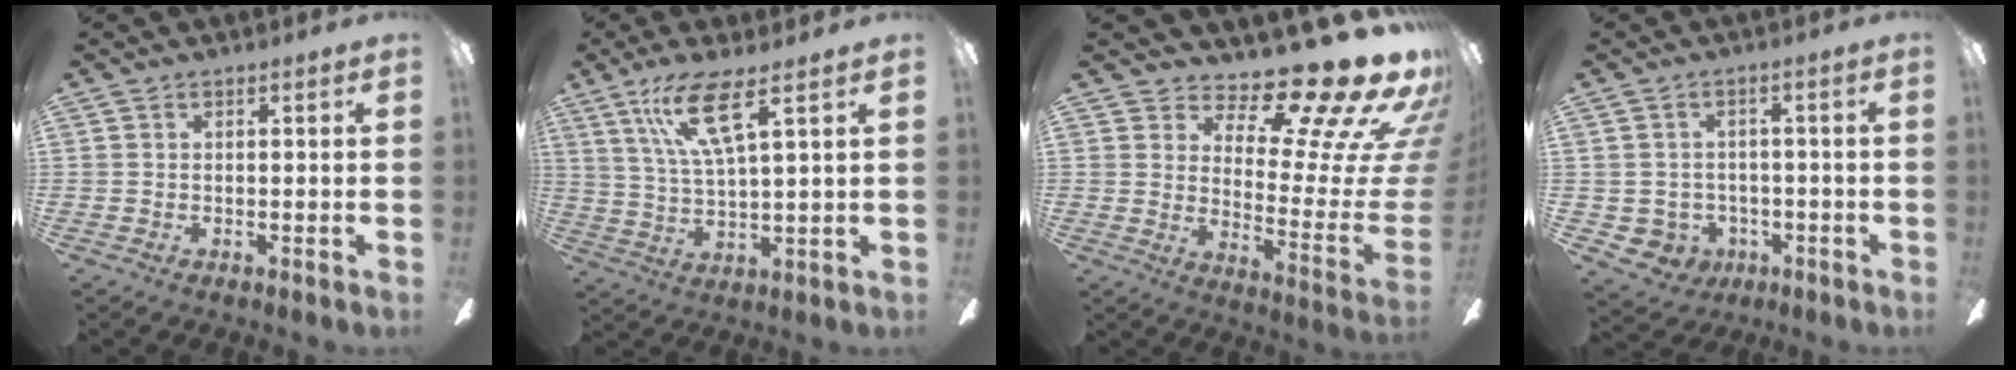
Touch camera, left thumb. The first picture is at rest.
{"total": 12.2, "force": [6.8, 2.5, 9.8], "torque": [-0.193, -0.011, 0.120]}
{"total": 21.6, "force": [15.9, 6.1, 13.2], "torque": [-0.170, -0.129, 0.255]}
{"total": 4.4, "force": [-0.6, 4.4, 0.5], "torque": [-0.038, -0.004, -0.009]}